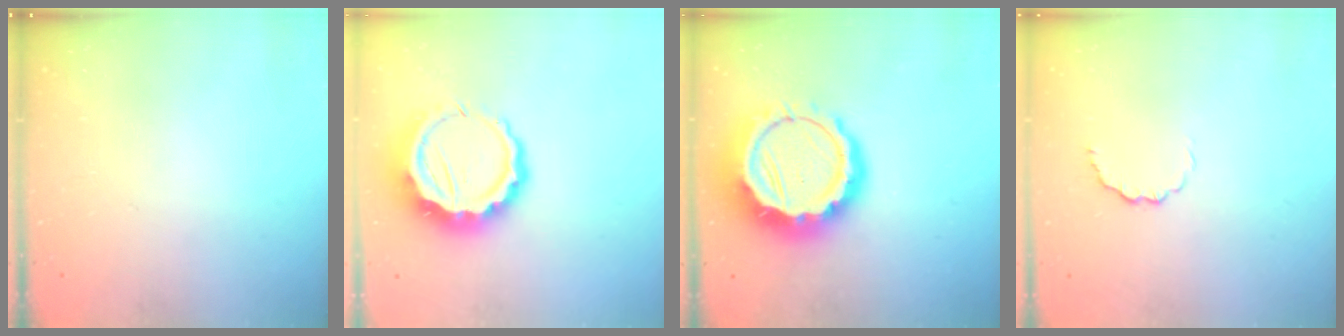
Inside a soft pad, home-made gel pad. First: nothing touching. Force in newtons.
{"total": 12.0, "press": 11.7, "slide": 2.7}
{"total": 17.7, "press": 17.4, "slide": 3.4}
{"total": 4.2, "press": 4.1, "slide": 1.2}